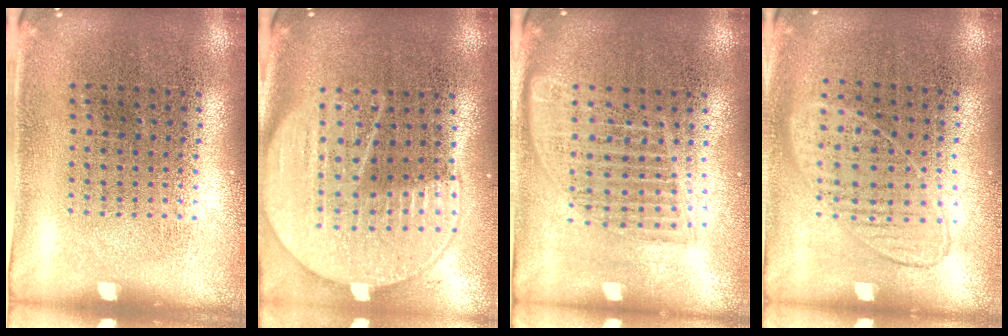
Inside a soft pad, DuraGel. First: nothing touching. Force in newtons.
{"total": 2.1, "press": 1.9, "slide": 0.9}
{"total": 1.7, "press": 1.4, "slide": 0.9}
{"total": 0.9, "press": 0.9, "slide": 0.4}